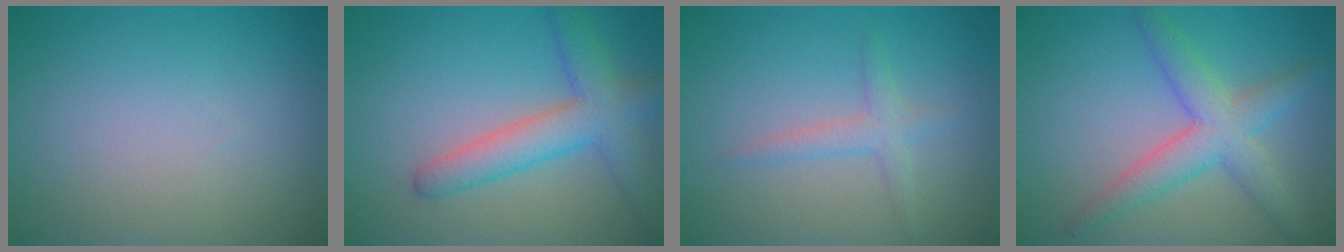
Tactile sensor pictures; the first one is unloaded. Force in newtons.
{"total": 5.1, "press": 5.1, "slide": 0.2}
{"total": 2.0, "press": 2.0, "slide": 0.1}
{"total": 4.9, "press": 4.9, "slide": 0.2}